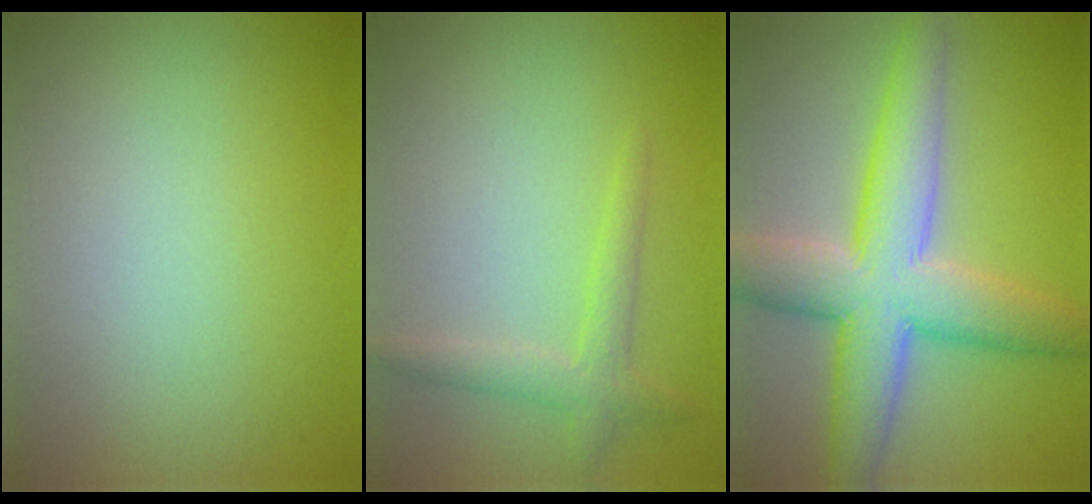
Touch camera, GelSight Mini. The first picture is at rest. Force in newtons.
{"total": 2.1, "press": 2.1, "slide": 0.1}
{"total": 8.5, "press": 8.5, "slide": 0.2}